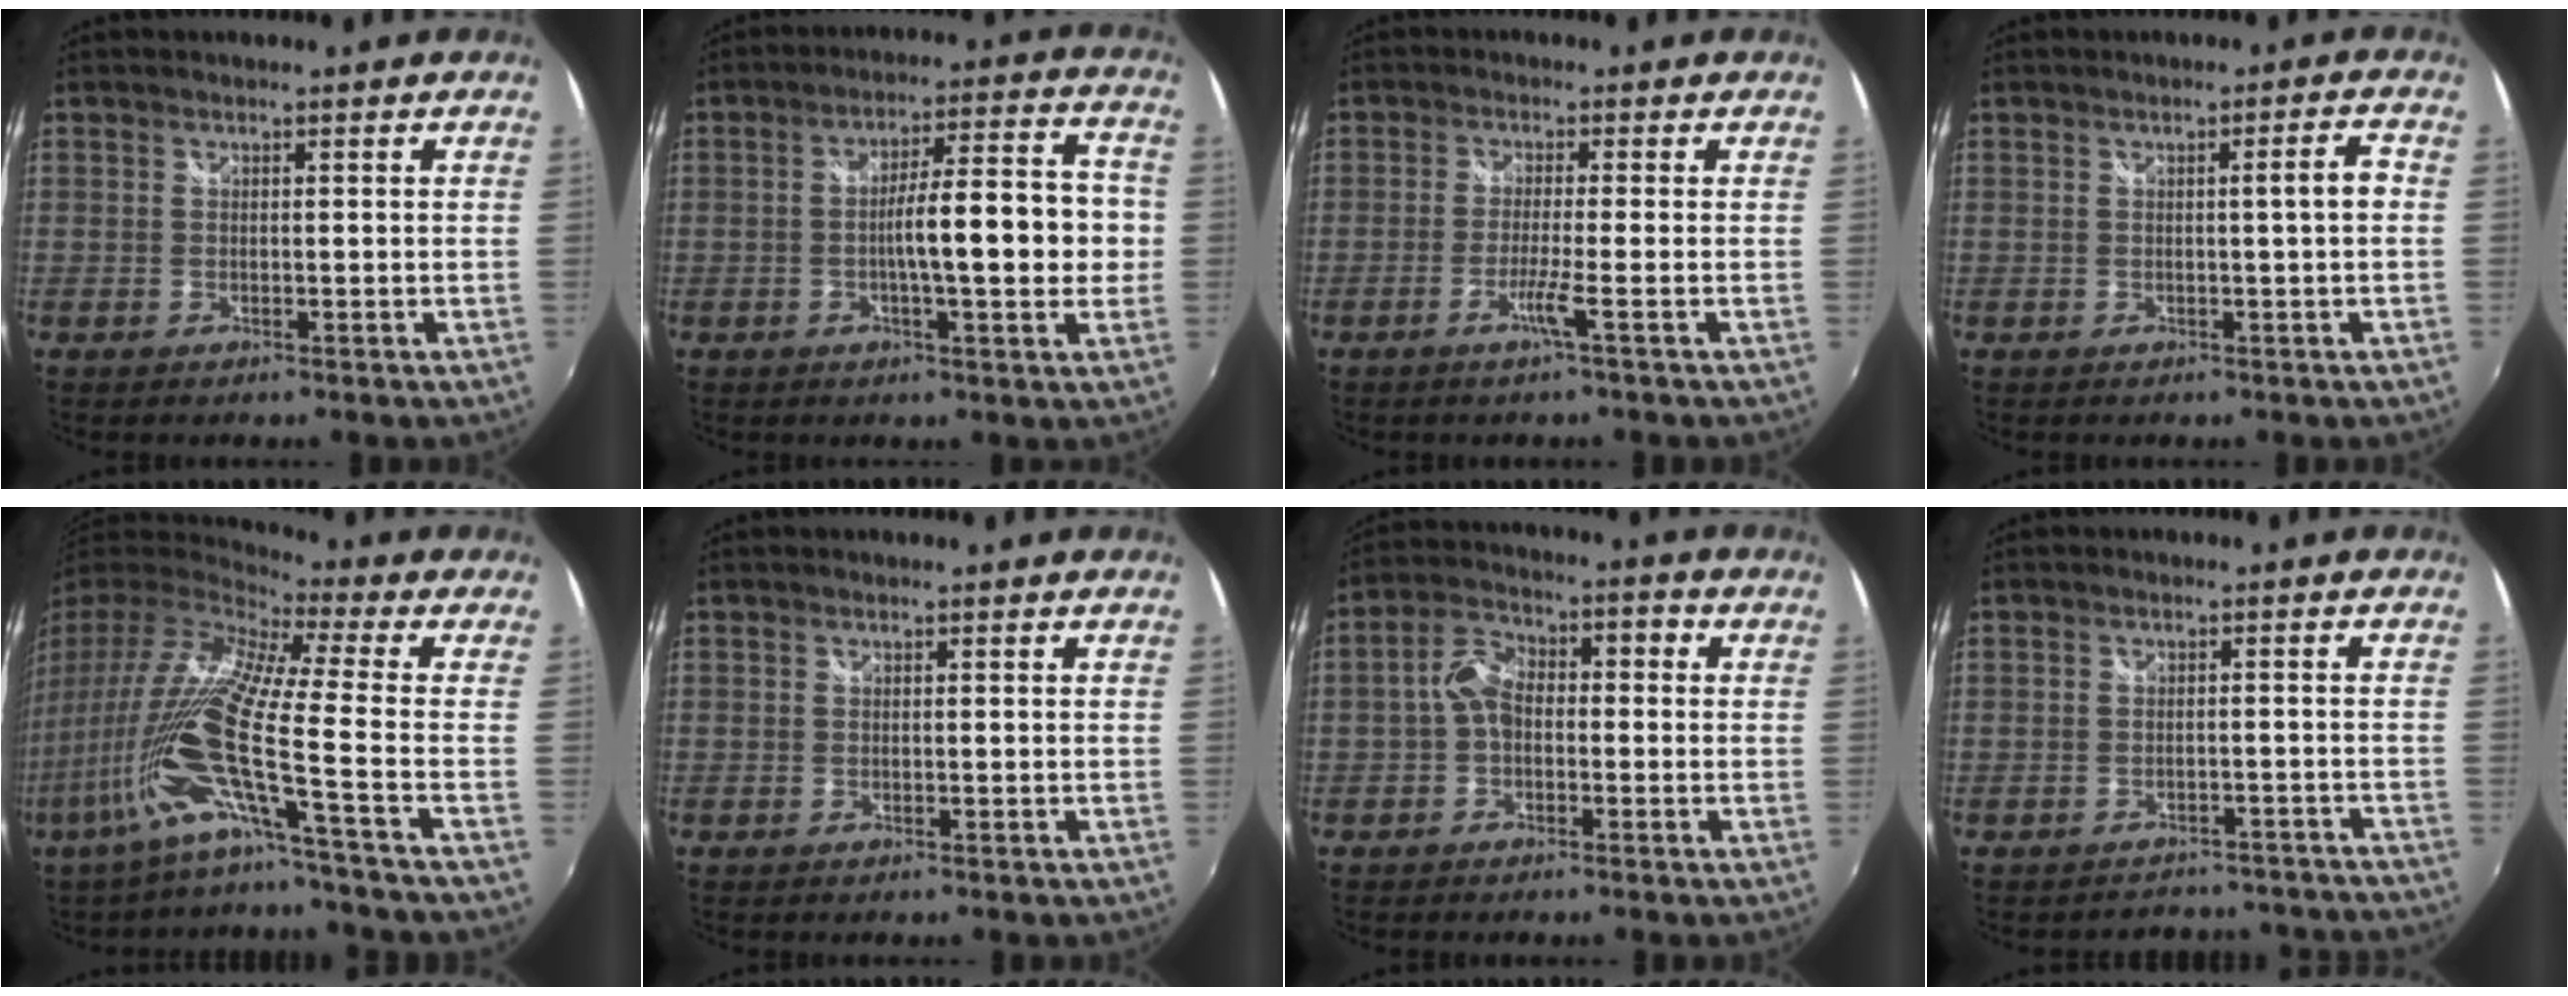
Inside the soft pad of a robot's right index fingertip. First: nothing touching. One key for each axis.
{"total": 12.8, "fx": -1.4, "fy": 2.5, "fz": 12.5, "tx": -0.197, "ty": 0.011, "tz": -0.023}
{"total": 6.8, "fx": -2.8, "fy": 1.0, "fz": 6.1, "tx": -0.123, "ty": -0.011, "tz": -0.052}
{"total": 3.0, "fx": -0.1, "fy": -0.4, "fz": 3.0, "tx": -0.043, "ty": 0.009, "tz": 0.002}
{"total": 17.7, "fx": -7.5, "fy": -0.8, "fz": 16.0, "tx": -0.277, "ty": -0.048, "tz": -0.149}
{"total": 0.0}
{"total": 7.1, "fx": -1.1, "fy": 4.9, "fz": 5.1, "tx": -0.102, "ty": 0.025, "tz": -0.025}
{"total": 11.2, "fx": -10.2, "fy": 4.3, "fz": 1.6, "tx": -0.028, "ty": 0.032, "tz": -0.109}